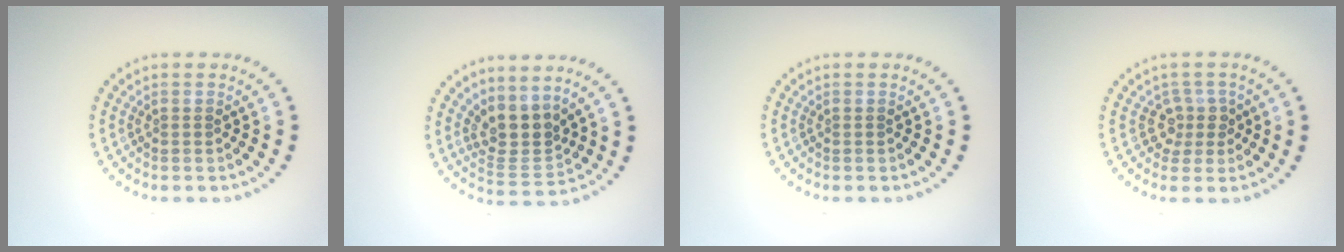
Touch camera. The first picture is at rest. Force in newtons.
{"total": 3.4, "press": 2.6, "slide": 2.2}
{"total": 0.0}
{"total": 2.2, "press": 1.6, "slide": 1.5}